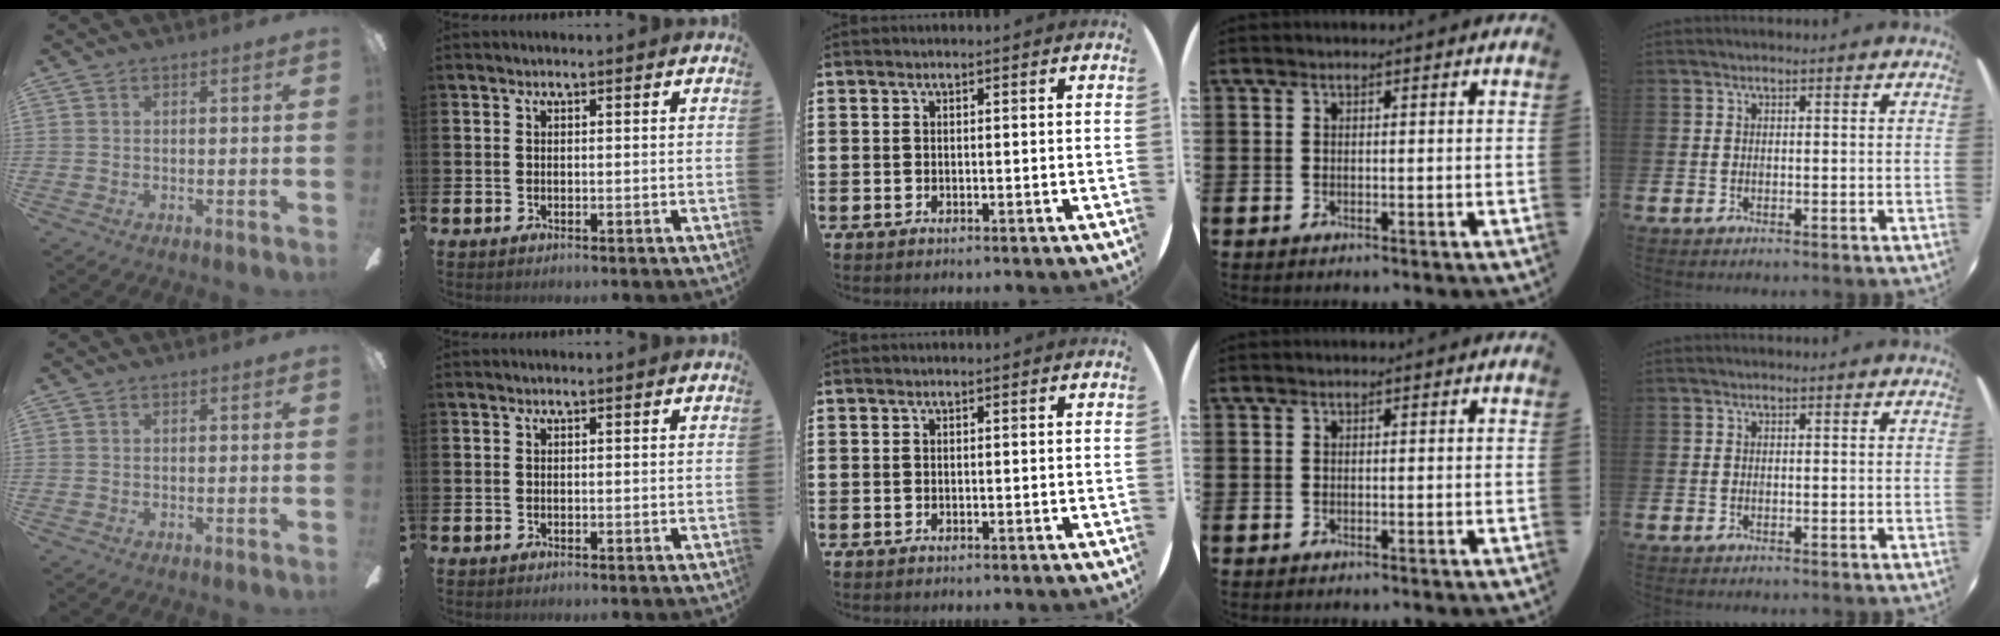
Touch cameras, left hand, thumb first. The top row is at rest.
{}